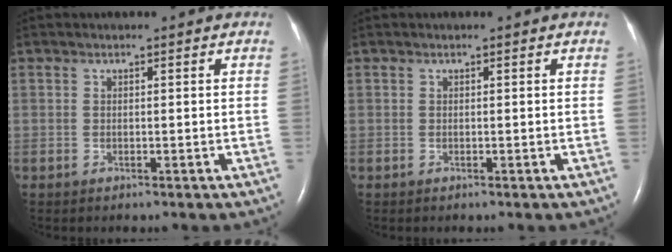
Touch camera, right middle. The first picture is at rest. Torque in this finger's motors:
{"motor_torque": [0.00, 0.00, 0.00, 0.00]}